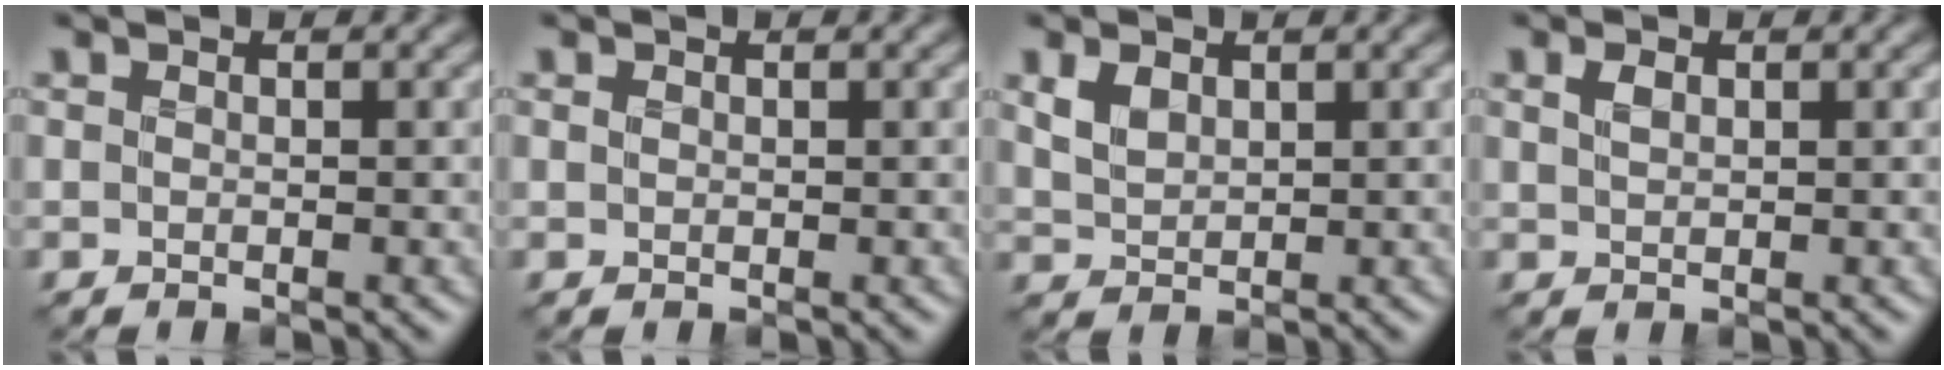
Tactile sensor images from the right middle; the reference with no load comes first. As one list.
[{"total": 0.0}, {"total": 2.0, "force": [0.8, 1.3, 1.2], "torque": [-0.033, -0.003, 0.021]}, {"total": 0.9, "force": [0.3, 0.5, 0.7], "torque": [-0.019, 0.000, 0.010]}]